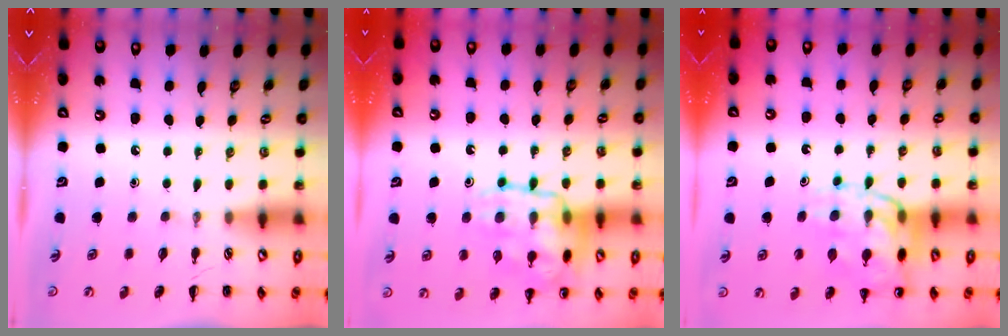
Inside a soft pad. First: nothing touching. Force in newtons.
{"total": 17.2, "press": 17.1, "slide": 1.5}
{"total": 16.0, "press": 15.7, "slide": 2.6}